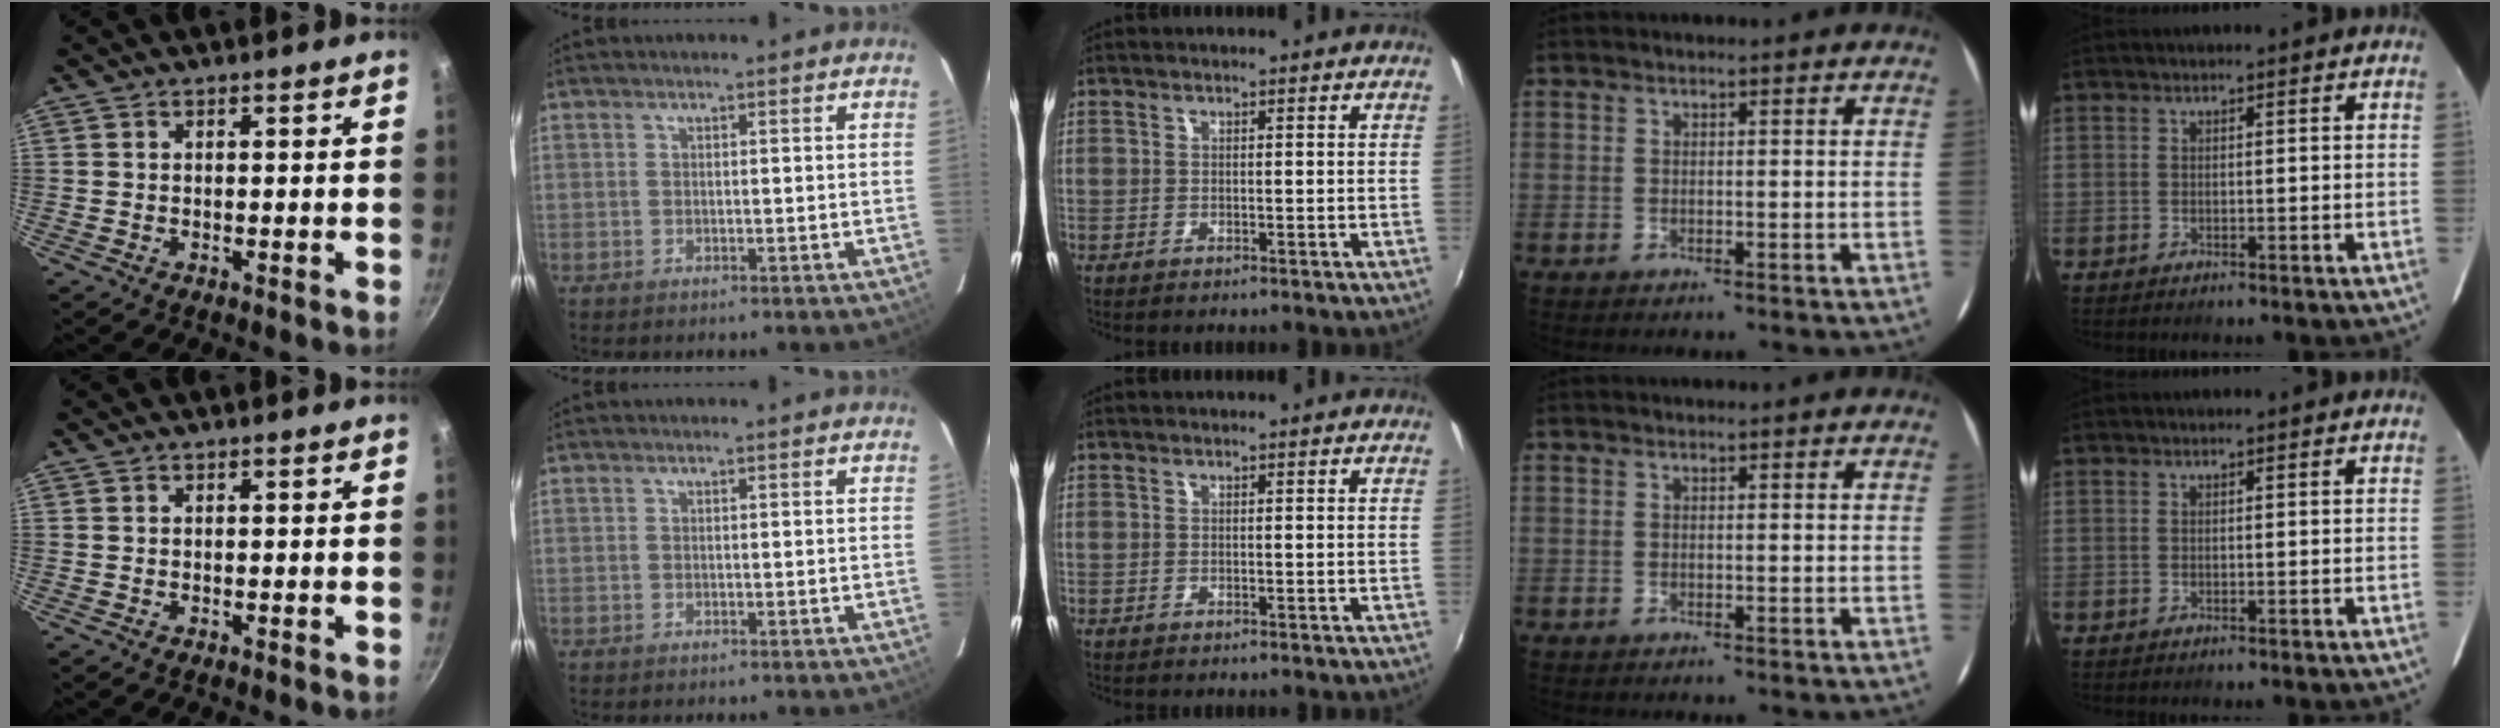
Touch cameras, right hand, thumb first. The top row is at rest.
{}